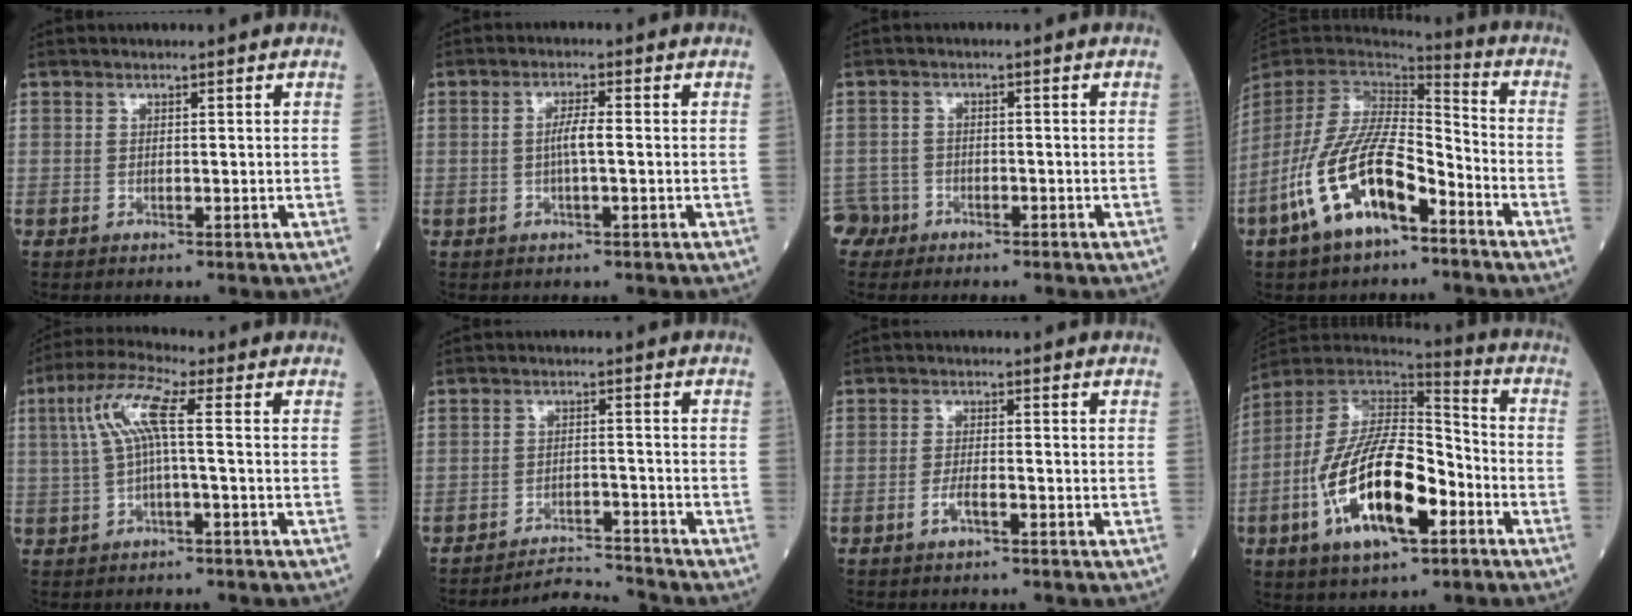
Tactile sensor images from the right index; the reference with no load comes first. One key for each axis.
{"total": 2.9, "fx": -0.2, "fy": 0.3, "fz": 2.9, "tx": -0.055, "ty": 0.002, "tz": -0.005}
{"total": 3.4, "fx": -2.2, "fy": 2.5, "fz": -0.7, "tx": 0.017, "ty": 0.010, "tz": -0.044}
{"total": 15.2, "fx": -7.7, "fy": 5.4, "fz": 11.9, "tx": -0.250, "ty": -0.002, "tz": -0.146}
{"total": 7.3, "fx": 0.9, "fy": 0.9, "fz": 7.2, "tx": -0.154, "ty": 0.029, "tz": 0.016}
{"total": 5.0, "fx": -4.8, "fy": -1.3, "fz": -1.0, "tx": 0.013, "ty": -0.005, "tz": -0.081}
{"total": 2.2, "fx": -1.2, "fy": 0.5, "fz": 1.8, "tx": -0.033, "ty": 0.001, "tz": -0.024}
{"total": 19.2, "fx": -6.9, "fy": 6.8, "fz": 16.6, "tx": -0.328, "ty": 0.000, "tz": -0.118}